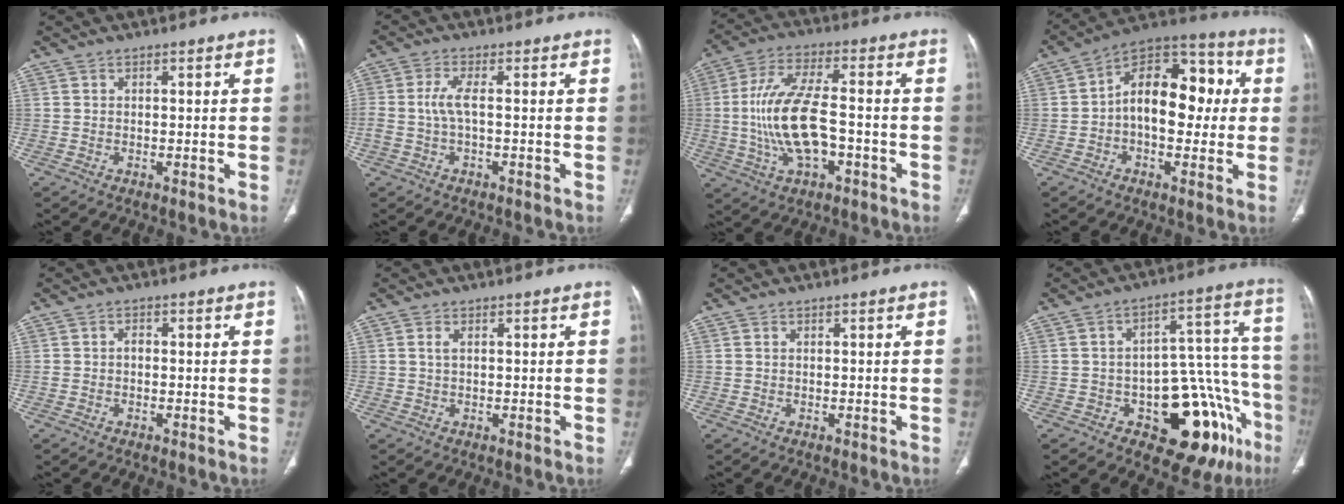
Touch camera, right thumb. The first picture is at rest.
{"total": 3.6, "force": [-0.3, 1.1, 3.5], "torque": [-0.092, 0.006, -0.009]}
{"total": 14.6, "force": [-2.2, 6.4, 13.0], "torque": [-0.263, 0.023, -0.039]}
{"total": 16.6, "force": [0.6, 10.1, 13.2], "torque": [-0.162, 0.043, -0.002]}
{"total": 1.2, "force": [-0.2, 0.8, 0.8], "torque": [-0.008, 0.004, -0.007]}
{"total": 1.2, "force": [0.3, 0.6, 1.0], "torque": [-0.027, 0.006, 0.007]}
{"total": 0.0}
{"total": 19.9, "force": [-9.7, 9.0, 14.9], "torque": [-0.117, 0.092, -0.119]}